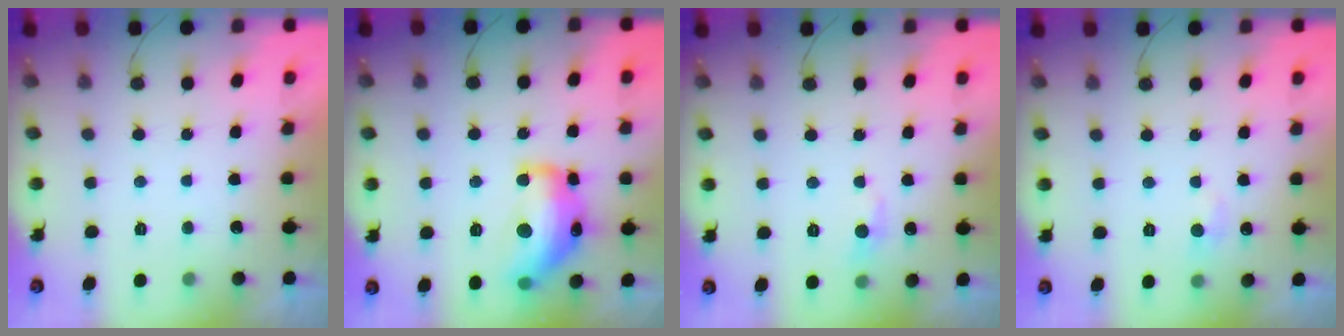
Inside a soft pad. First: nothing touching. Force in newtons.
{"total": 18.4, "press": 18.4, "slide": 0.6}
{"total": 6.9, "press": 6.9, "slide": 0.8}
{"total": 5.6, "press": 5.5, "slide": 0.7}